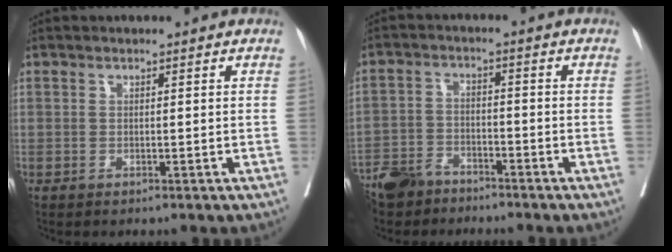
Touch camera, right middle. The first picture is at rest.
{"total": 6.3, "force": [-5.7, 2.0, 1.7], "torque": [-0.034, -0.014, -0.110]}